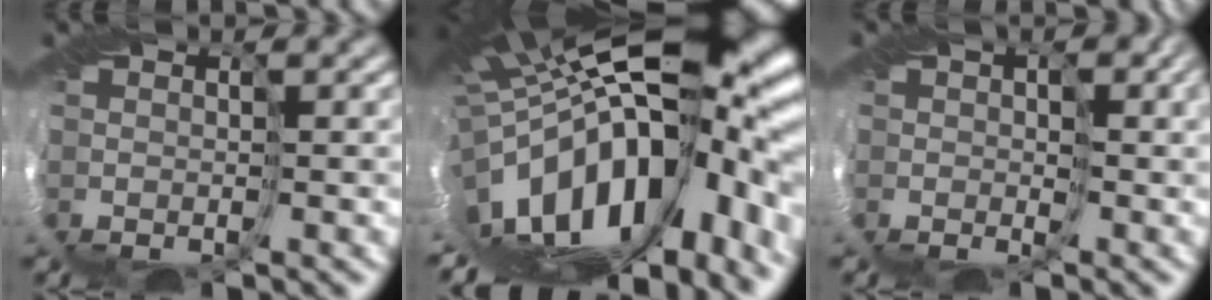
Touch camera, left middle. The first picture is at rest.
{"total": 19.7, "force": [-4.2, 9.8, 16.5], "torque": [-0.274, -0.031, -0.080]}
{"total": 1.7, "force": [-0.3, 1.1, 1.2], "torque": [-0.014, -0.004, -0.009]}